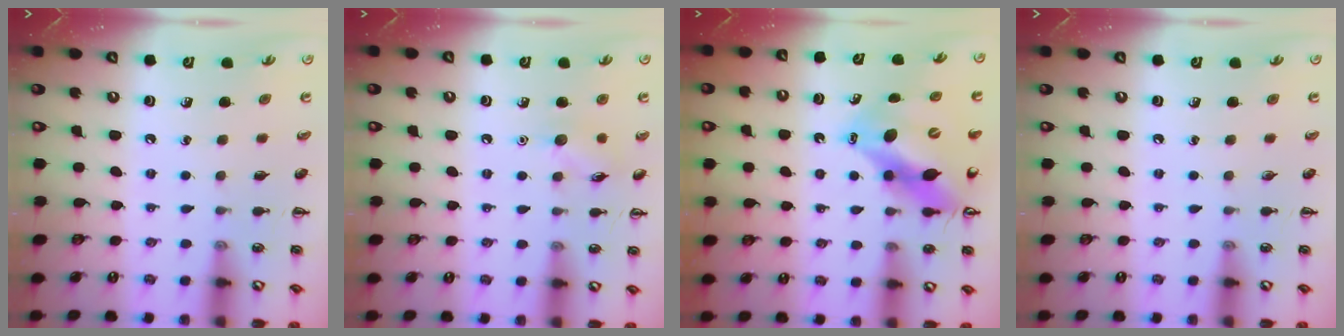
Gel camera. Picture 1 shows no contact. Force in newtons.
{"total": 6.5, "press": 6.3, "slide": 1.5}
{"total": 13.8, "press": 13.1, "slide": 4.4}
{"total": 0.0}